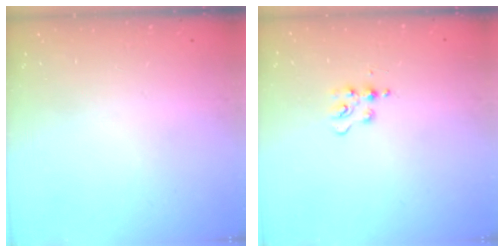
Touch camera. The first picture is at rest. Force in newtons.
{"total": 5.5, "press": 5.4, "slide": 0.6}